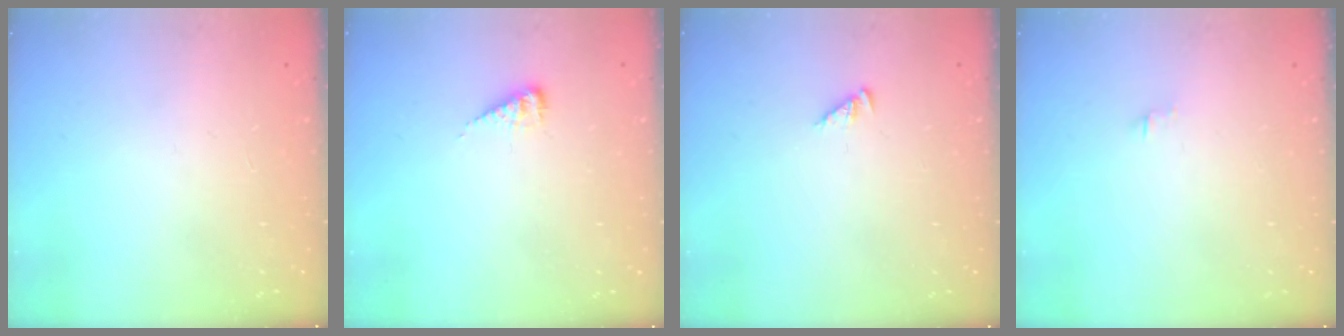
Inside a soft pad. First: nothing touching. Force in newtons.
{"total": 4.0, "press": 4.0, "slide": 0.5}
{"total": 2.0, "press": 2.0, "slide": 0.2}
{"total": 0.0}